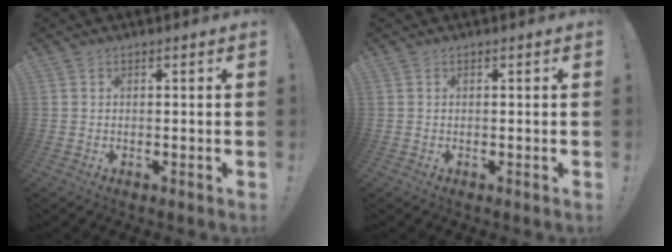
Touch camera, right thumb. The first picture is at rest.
{"total": 0.0}